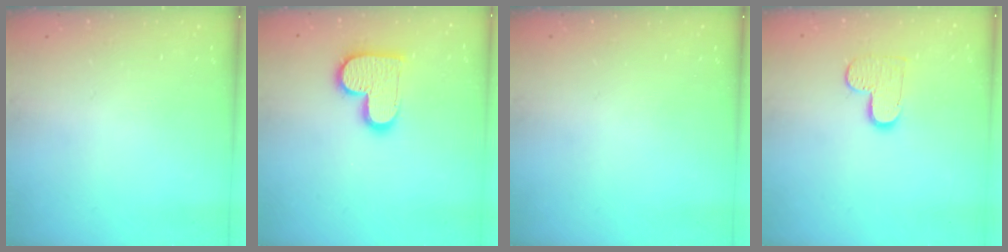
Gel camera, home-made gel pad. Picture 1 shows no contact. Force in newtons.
{"total": 13.5, "press": 13.5, "slide": 0.8}
{"total": 0.0}
{"total": 8.5, "press": 8.4, "slide": 0.4}